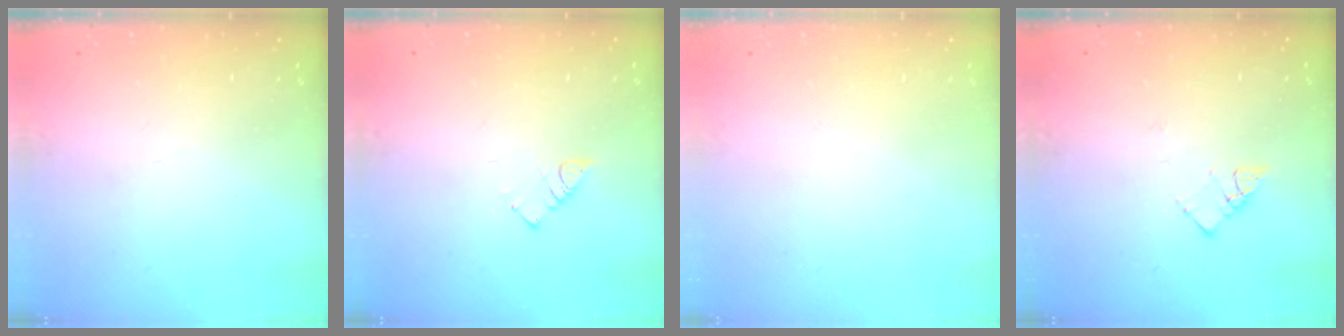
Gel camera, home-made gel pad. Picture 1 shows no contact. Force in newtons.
{"total": 2.9, "press": 2.9, "slide": 0.5}
{"total": 1.7, "press": 1.7, "slide": 0.1}
{"total": 4.2, "press": 4.2, "slide": 0.4}